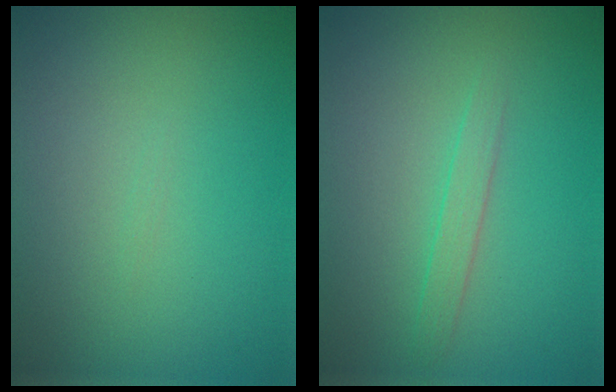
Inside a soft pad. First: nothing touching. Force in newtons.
{"total": 1.4, "press": 1.4, "slide": 0.1}